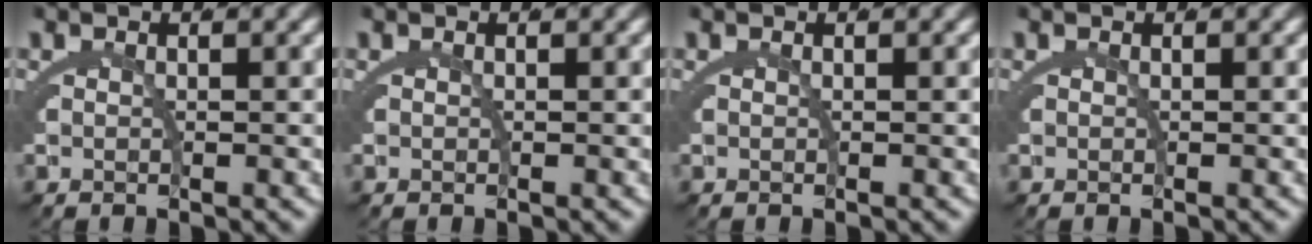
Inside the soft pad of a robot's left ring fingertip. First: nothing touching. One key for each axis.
{"total": 0.0}
{"total": 0.0}
{"total": 0.0}